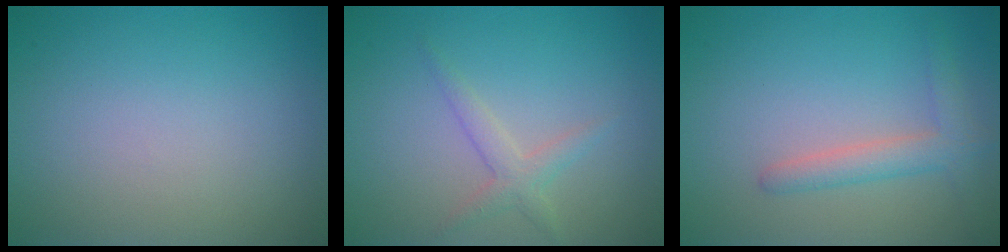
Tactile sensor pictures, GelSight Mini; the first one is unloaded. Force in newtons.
{"total": 1.8, "press": 1.8, "slide": 0.1}
{"total": 2.6, "press": 2.6, "slide": 0.2}